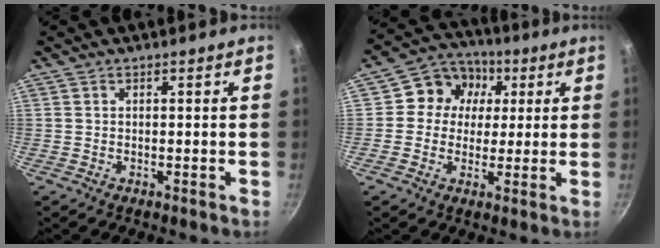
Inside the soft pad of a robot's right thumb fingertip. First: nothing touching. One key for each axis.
{"total": 10.0, "fx": 2.0, "fy": 9.0, "fz": 3.7, "tx": -0.025, "ty": 0.011, "tz": 0.010}